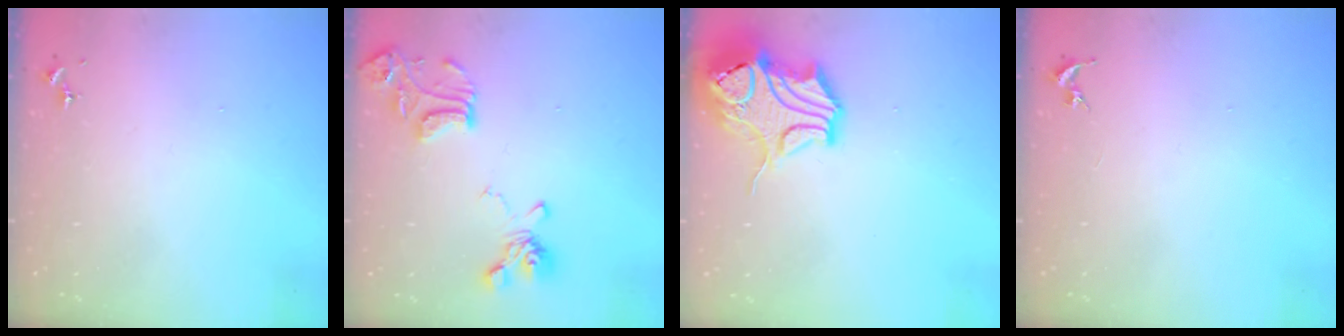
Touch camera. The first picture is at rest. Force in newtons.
{"total": 15.9, "press": 15.8, "slide": 1.7}
{"total": 15.2, "press": 15.0, "slide": 2.4}
{"total": 0.0}